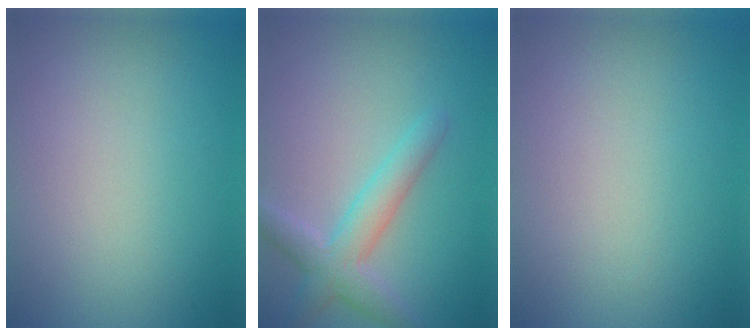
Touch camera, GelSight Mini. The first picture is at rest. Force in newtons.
{"total": 3.7, "press": 3.7, "slide": 0.3}
{"total": 0.0}